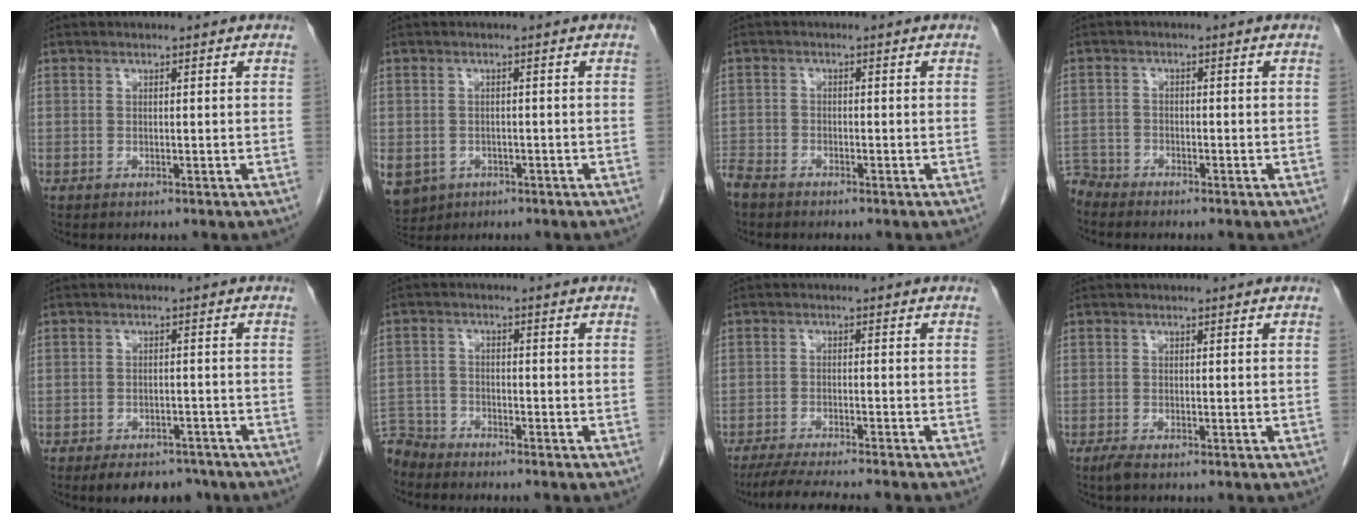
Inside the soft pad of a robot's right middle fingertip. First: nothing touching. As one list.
[{"total": 10.6, "force": [-4.7, 8.7, 3.9], "torque": [-0.123, -0.006, -0.060]}, {"total": 3.9, "force": [-3.5, 1.2, 1.2], "torque": [-0.024, -0.009, -0.070]}, {"total": 3.5, "force": [-3.4, 0.6, -0.5], "torque": [0.013, -0.009, -0.066]}, {"total": 6.9, "force": [-5.5, 3.4, 2.4], "torque": [-0.022, 0.005, -0.076]}, {"total": 6.0, "force": [-5.7, 1.8, -0.1], "torque": [0.005, -0.005, -0.111]}, {"total": 9.2, "force": [-8.2, -0.6, 4.2], "torque": [-0.055, -0.020, -0.130]}, {"total": 1.3, "force": [-0.9, 0.2, 0.9], "torque": [-0.026, -0.005, -0.019]}]